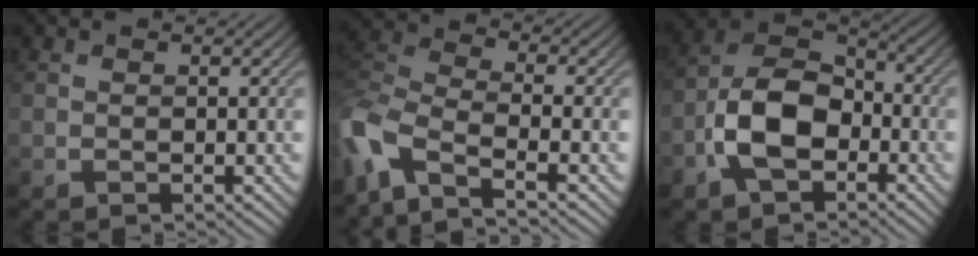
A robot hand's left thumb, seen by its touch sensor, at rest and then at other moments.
{"total": 9.5, "force": [-6.2, 3.3, 6.3], "torque": [-0.151, -0.015, -0.137]}
{"total": 9.8, "force": [-3.5, 6.0, 6.9], "torque": [-0.148, 0.004, -0.080]}